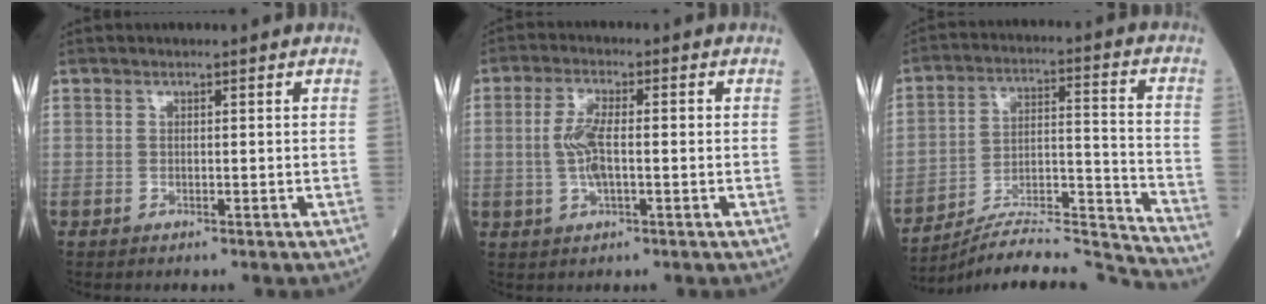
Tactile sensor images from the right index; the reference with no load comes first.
{"total": 5.6, "force": [-0.3, 1.8, 5.3], "torque": [-0.118, 0.009, -0.007]}
{"total": 20.4, "force": [-19.9, -0.3, 4.5], "torque": [-0.083, 0.040, -0.321]}